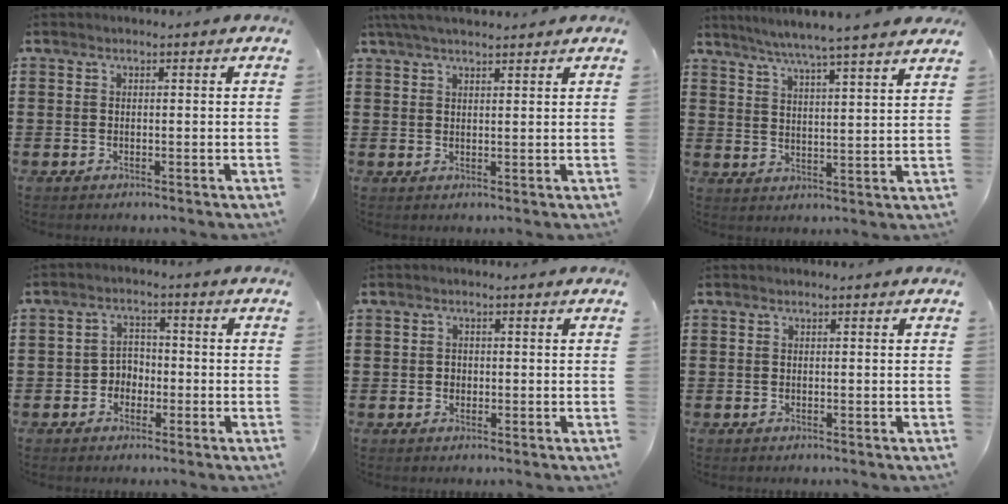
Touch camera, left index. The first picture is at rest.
{"total": 3.4, "force": [2.9, 0.4, 1.7], "torque": [-0.039, 0.002, 0.056]}
{"total": 5.5, "force": [4.9, -1.2, 2.2], "torque": [-0.060, -0.031, 0.081]}
{"total": 3.0, "force": [-1.7, 2.3, 0.8], "torque": [-0.024, 0.009, -0.039]}
{"total": 0.9, "force": [-0.1, 0.8, 0.4], "torque": [-0.010, 0.005, -0.002]}
{"total": 0.0}